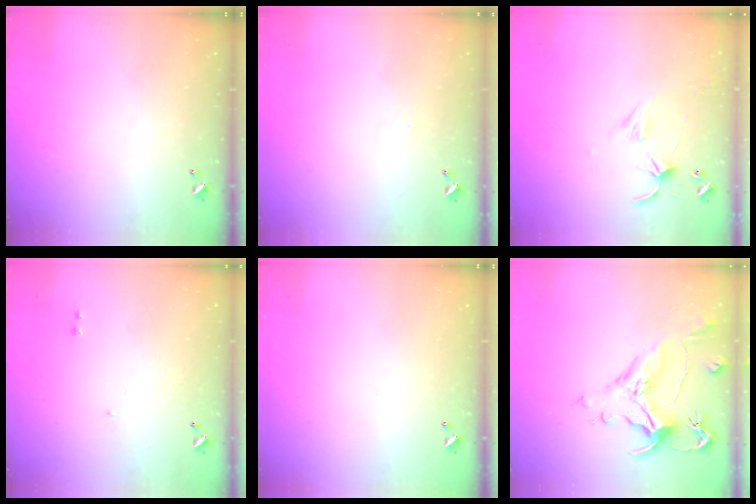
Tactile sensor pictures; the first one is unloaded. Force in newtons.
{"total": 0.8, "press": 0.7, "slide": 0.5}
{"total": 2.8, "press": 2.8, "slide": 0.4}
{"total": 1.3, "press": 1.2, "slide": 0.5}
{"total": 0.0}
{"total": 1.5, "press": 0.4, "slide": 1.5}